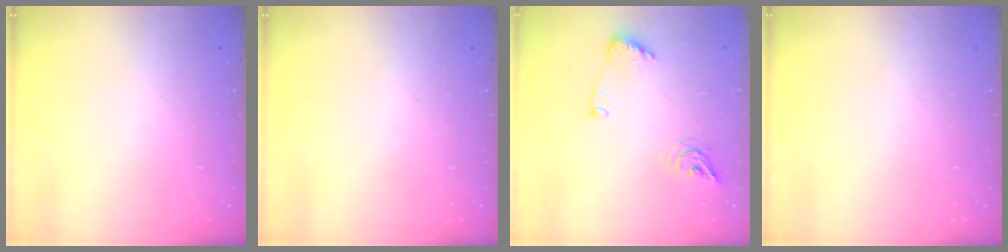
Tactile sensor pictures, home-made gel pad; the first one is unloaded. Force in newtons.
{"total": 0.0}
{"total": 10.7, "press": 10.6, "slide": 1.1}
{"total": 0.0}